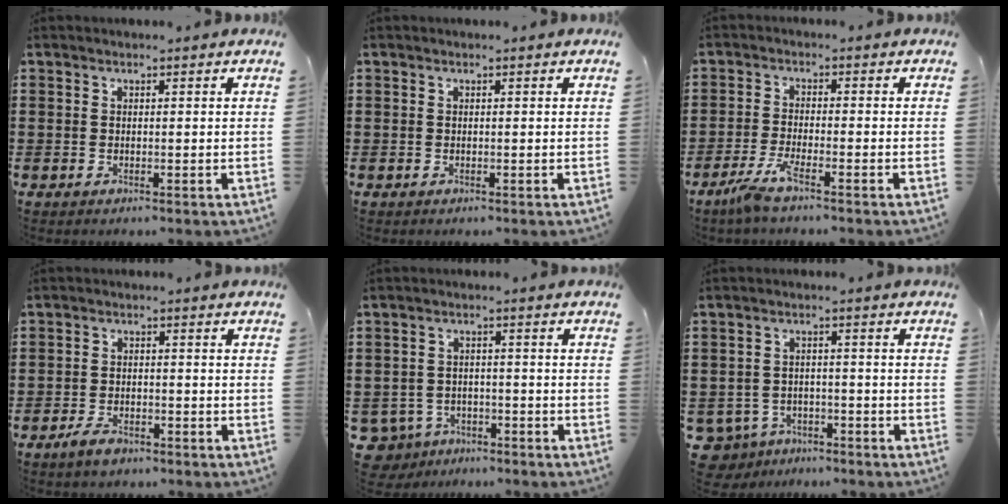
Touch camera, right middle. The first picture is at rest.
{"total": 0.0}
{"total": 3.5, "force": [-2.4, 0.1, 2.6], "torque": [-0.065, -0.009, -0.049]}
{"total": 2.6, "force": [-2.0, 1.2, 1.2], "torque": [-0.030, 0.001, -0.040]}
{"total": 3.5, "force": [-3.1, 1.6, 0.3], "torque": [-0.036, -0.006, -0.072]}
{"total": 3.6, "force": [-3.3, 1.4, 0.2], "torque": [-0.035, -0.005, -0.076]}